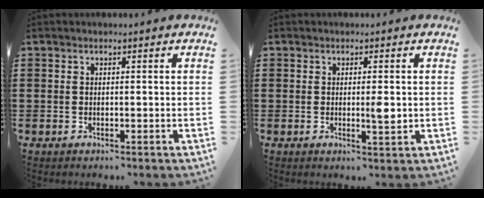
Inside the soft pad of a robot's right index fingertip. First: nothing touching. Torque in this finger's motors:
{"motor_torque": [0.98, 0.82, 0.11, 0.08]}